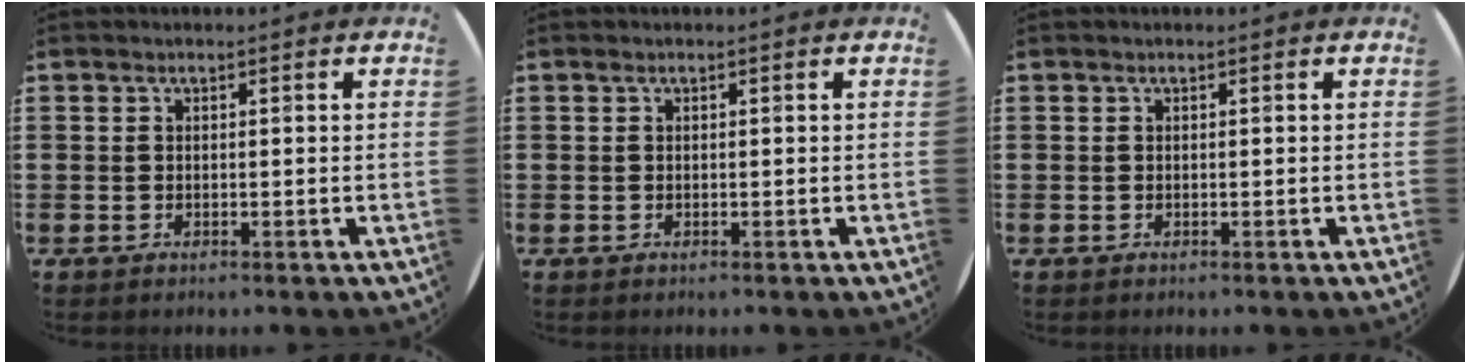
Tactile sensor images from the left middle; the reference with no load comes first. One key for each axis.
{"total": 0.0}
{"total": 0.0}